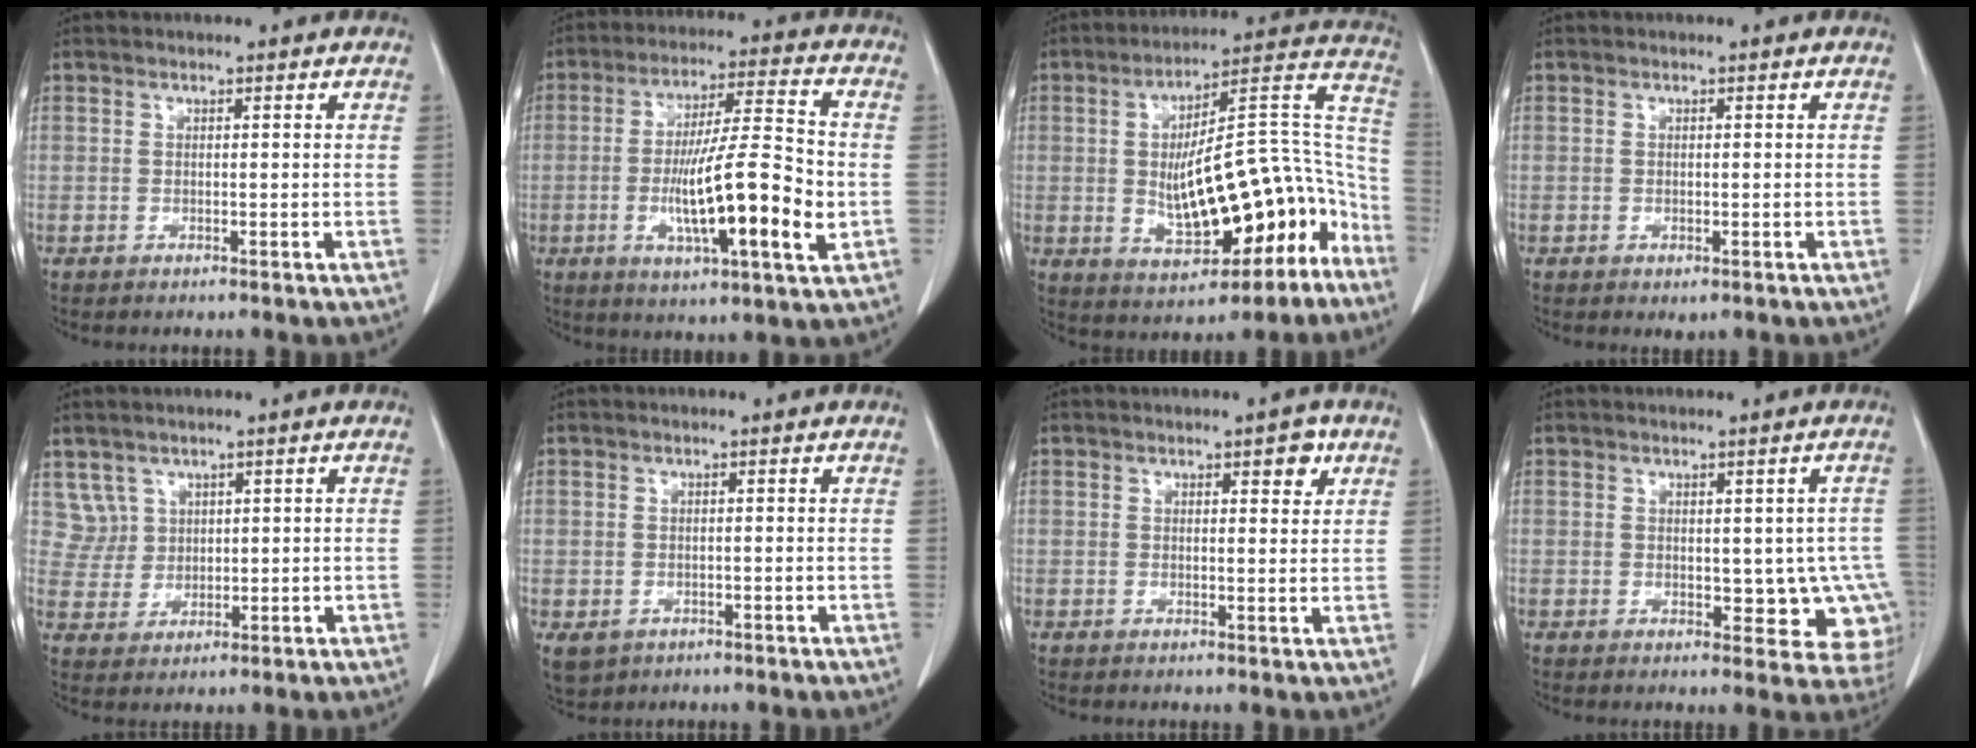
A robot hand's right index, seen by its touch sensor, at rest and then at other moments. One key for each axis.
{"total": 15.9, "fx": -3.0, "fy": 1.5, "fz": 15.6, "tx": -0.266, "ty": -0.003, "tz": -0.051}
{"total": 18.9, "fx": -6.6, "fy": 6.9, "fz": 16.4, "tx": -0.204, "ty": 0.044, "tz": -0.083}
{"total": 1.0, "fx": -0.4, "fy": 0.6, "fz": 0.6, "tx": -0.007, "ty": -0.001, "tz": -0.001}
{"total": 3.9, "fx": 2.2, "fy": 3.2, "fz": -0.5, "tx": 0.016, "ty": 0.008, "tz": 0.048}
{"total": 4.1, "fx": -1.8, "fy": 3.4, "fz": 1.4, "tx": -0.025, "ty": -0.005, "tz": -0.022}
{"total": 2.9, "fx": 1.6, "fy": 1.0, "fz": 2.2, "tx": -0.023, "ty": -0.002, "tz": 0.020}
{"total": 7.7, "fx": -0.7, "fy": 4.5, "fz": 6.2, "tx": -0.039, "ty": 0.008, "tz": 0.001}